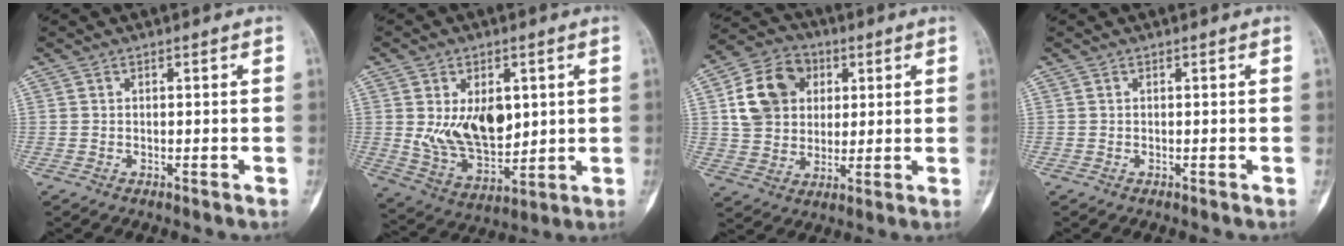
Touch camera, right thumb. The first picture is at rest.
{"total": 13.0, "force": [2.3, 8.1, 9.8], "torque": [-0.133, -0.022, 0.058]}
{"total": 13.4, "force": [3.5, 10.9, 6.9], "torque": [-0.102, 0.003, 0.061]}
{"total": 0.0}